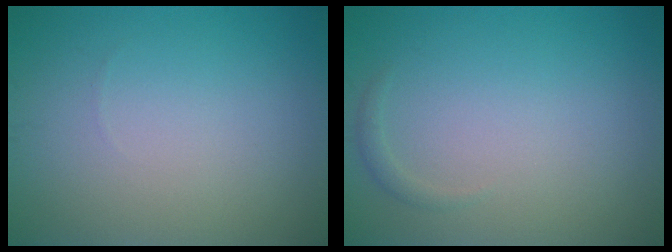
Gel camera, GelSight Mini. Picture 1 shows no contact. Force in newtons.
{"total": 0.7, "press": 0.7, "slide": 0.1}